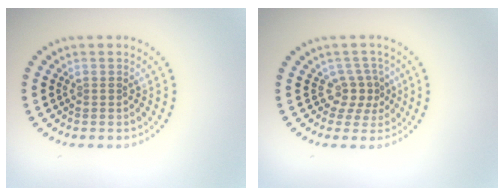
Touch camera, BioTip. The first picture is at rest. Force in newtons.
{"total": 2.4, "press": 1.6, "slide": 1.8}